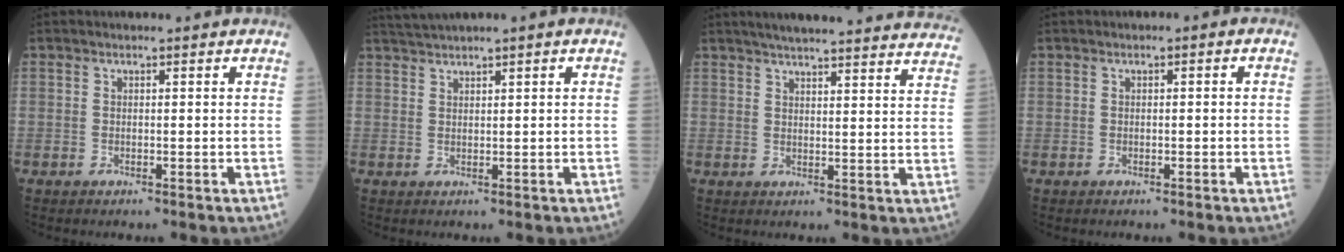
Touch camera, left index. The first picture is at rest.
{"total": 2.6, "force": [2.0, -0.5, 1.4], "torque": [-0.038, 0.015, 0.048]}
{"total": 27.4, "force": [25.5, 2.3, 10.0], "torque": [-0.148, -0.039, 0.298]}
{"total": 0.8, "force": [-0.3, 0.3, 0.6], "torque": [-0.008, 0.008, -0.007]}